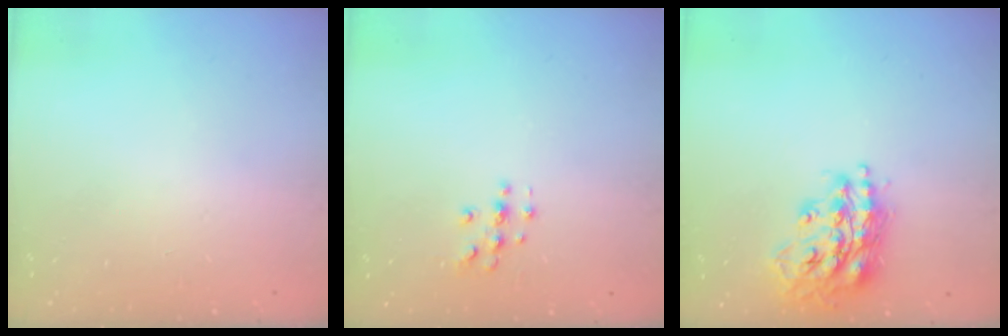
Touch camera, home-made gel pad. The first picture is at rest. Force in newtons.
{"total": 3.6, "press": 3.5, "slide": 0.4}
{"total": 17.5, "press": 17.5, "slide": 1.2}